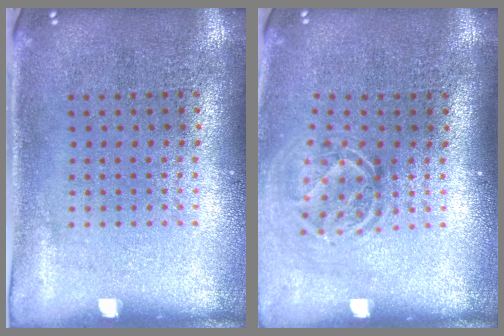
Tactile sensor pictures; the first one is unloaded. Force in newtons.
{"total": 1.6, "press": 1.1, "slide": 1.2}